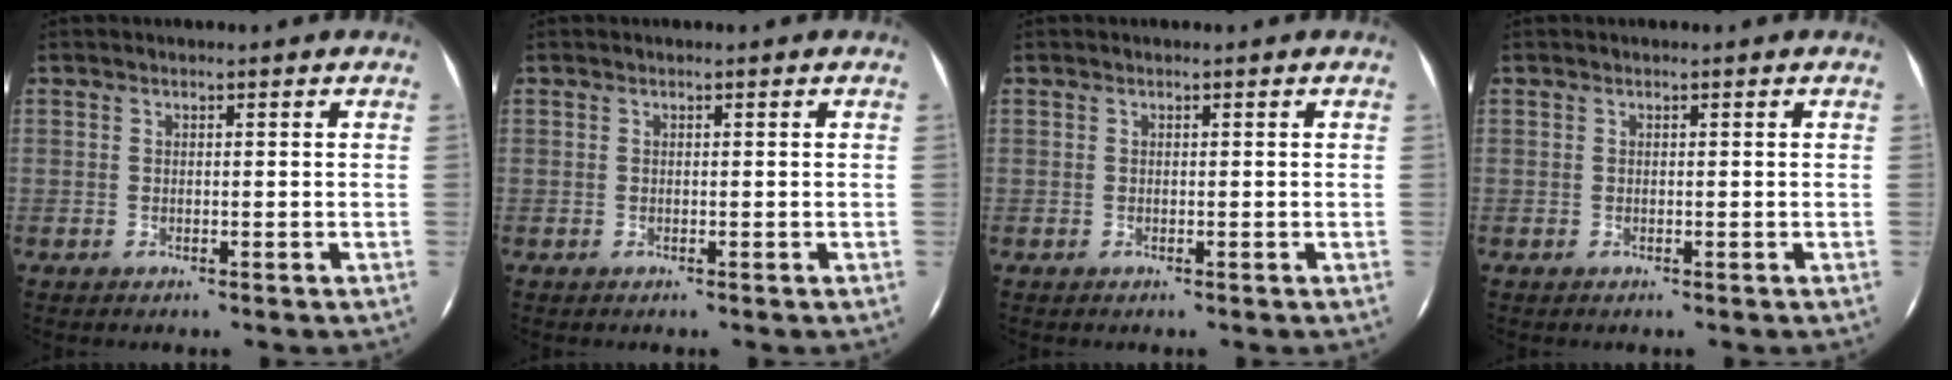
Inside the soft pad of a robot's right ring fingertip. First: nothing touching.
{"total": 0.0}
{"total": 0.0}
{"total": 0.0}